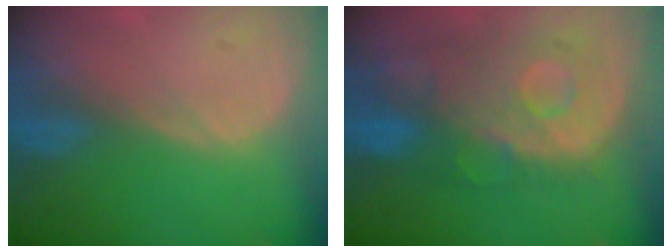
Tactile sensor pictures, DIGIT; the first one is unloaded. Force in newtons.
{"total": 11.2, "press": 9.7, "slide": 5.5}